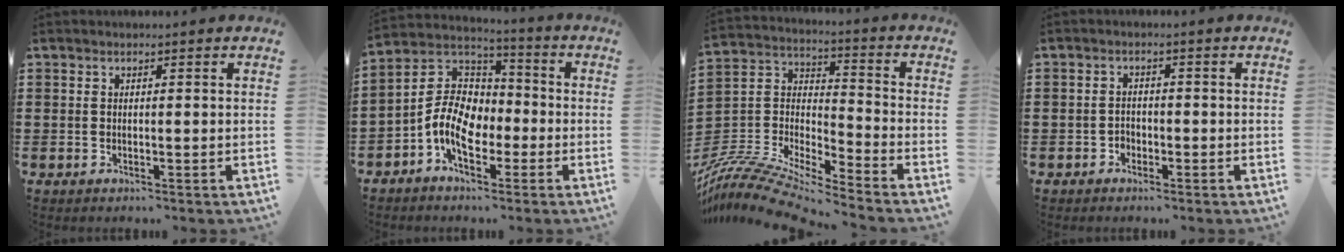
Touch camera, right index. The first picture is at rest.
{"total": 9.6, "force": [-3.2, 6.2, 6.6], "torque": [-0.163, -0.003, -0.068]}
{"total": 10.1, "force": [-9.4, 0.9, 3.6], "torque": [-0.088, 0.005, -0.195]}
{"total": 1.5, "force": [-1.1, 1.1, 0.2], "torque": [-0.010, 0.000, -0.024]}